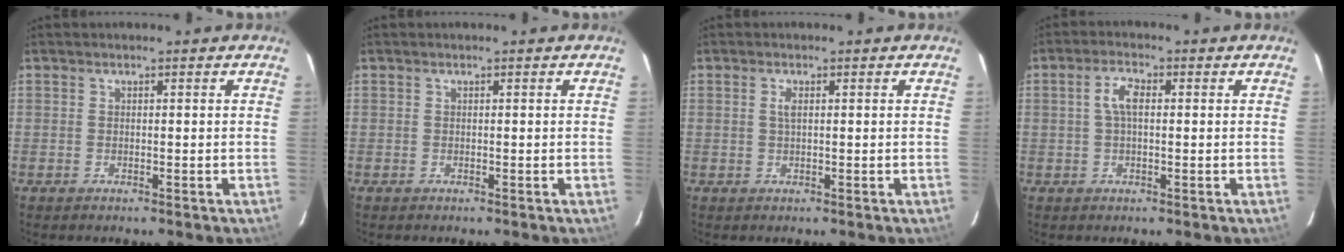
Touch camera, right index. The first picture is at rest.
{"total": 0.0}
{"total": 1.3, "force": [0.3, 0.5, 1.2], "torque": [-0.024, 0.002, 0.005]}
{"total": 3.7, "force": [0.4, 1.6, 3.3], "torque": [-0.069, 0.010, 0.008]}